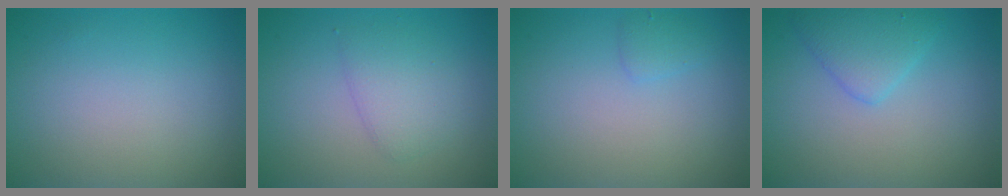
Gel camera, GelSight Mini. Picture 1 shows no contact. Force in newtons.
{"total": 2.5, "press": 2.5, "slide": 0.0}
{"total": 1.1, "press": 1.1, "slide": 0.1}
{"total": 2.7, "press": 2.7, "slide": 0.2}